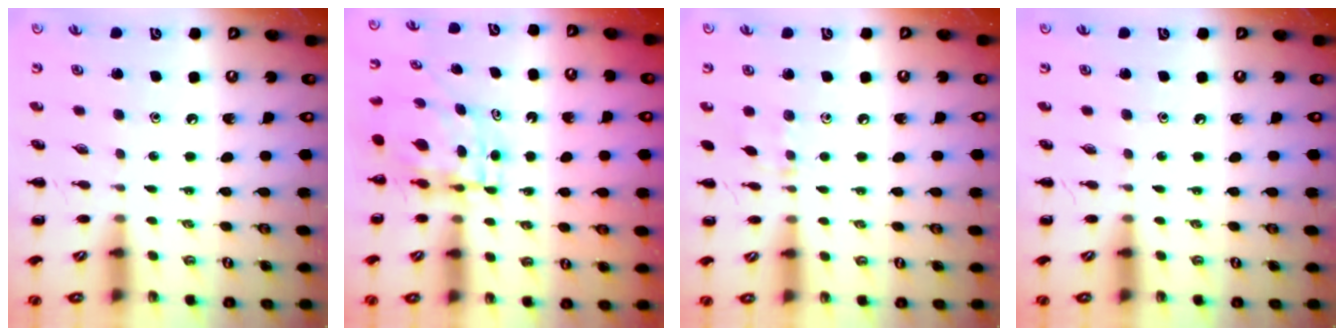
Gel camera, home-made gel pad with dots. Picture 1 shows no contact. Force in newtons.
{"total": 5.1, "press": 5.1, "slide": 0.4}
{"total": 6.2, "press": 5.9, "slide": 2.0}
{"total": 0.0}